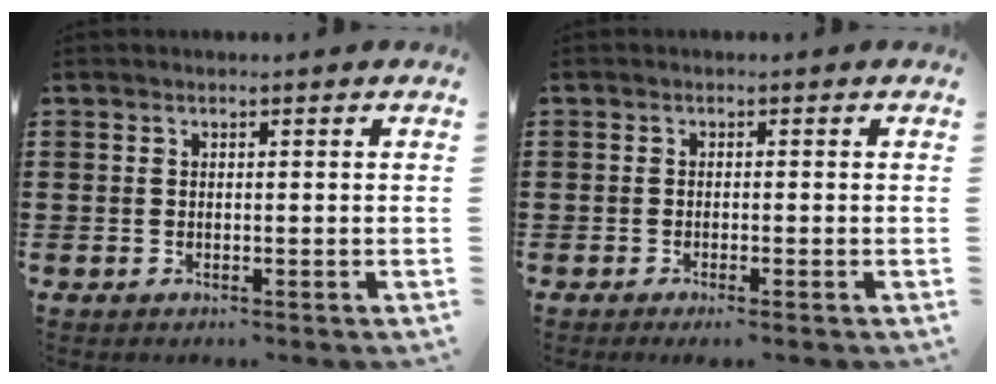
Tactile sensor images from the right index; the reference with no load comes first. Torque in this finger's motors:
{"motor_torque": [0.29, -0.12, 0.06, 0.01]}